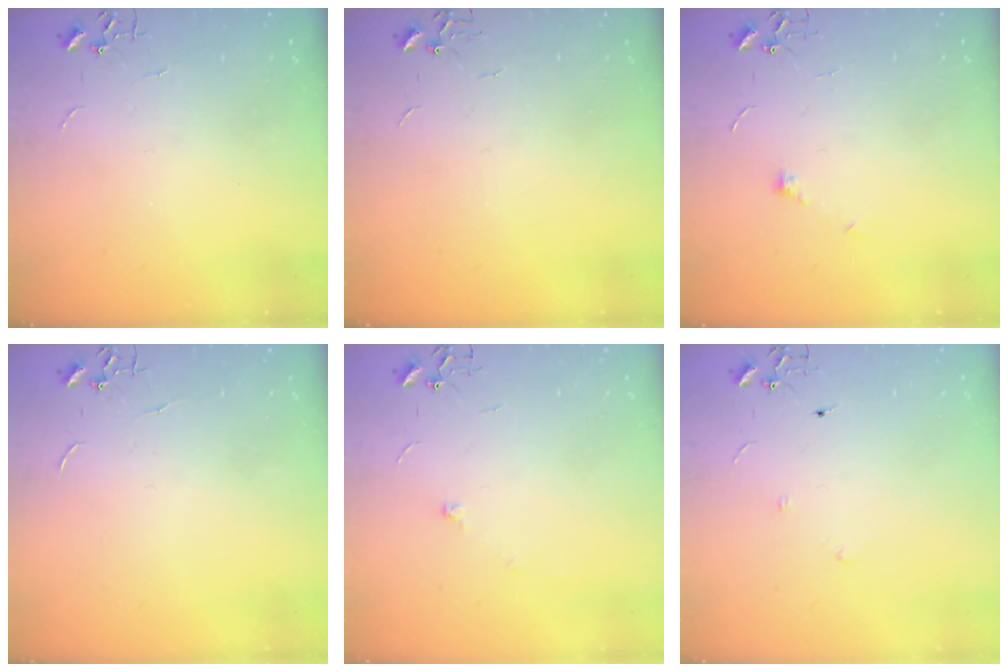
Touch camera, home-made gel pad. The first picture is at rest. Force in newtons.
{"total": 0.0}
{"total": 5.4, "press": 5.3, "slide": 1.0}
{"total": 0.0}
{"total": 5.4, "press": 5.1, "slide": 1.8}
{"total": 5.7, "press": 5.7, "slide": 0.5}